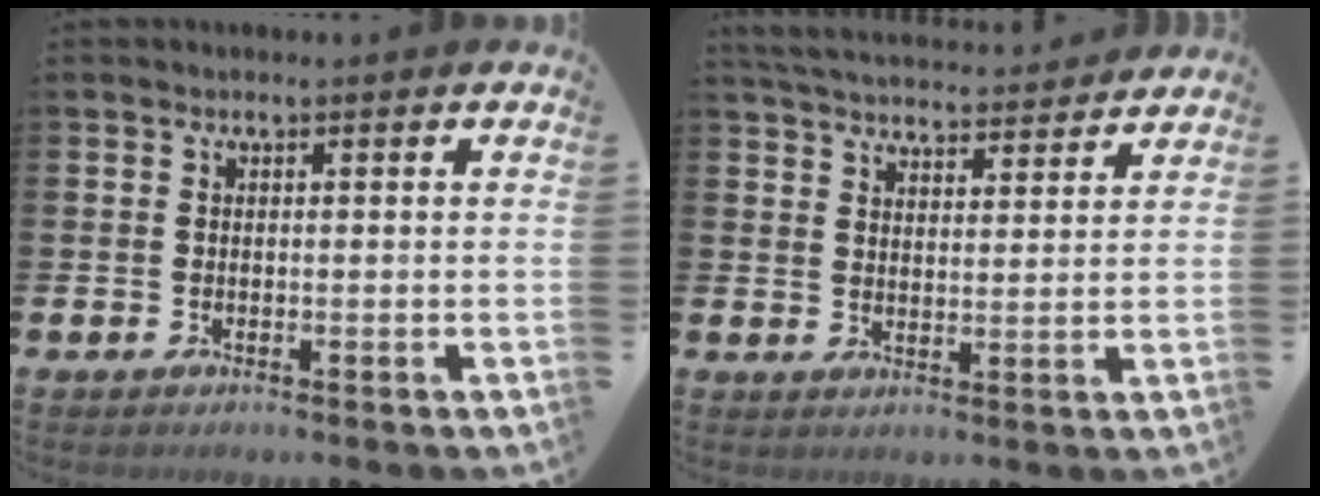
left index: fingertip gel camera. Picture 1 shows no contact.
{"total": 5.2, "force": [5.1, 0.8, 0.4], "torque": [-0.020, -0.035, 0.089]}